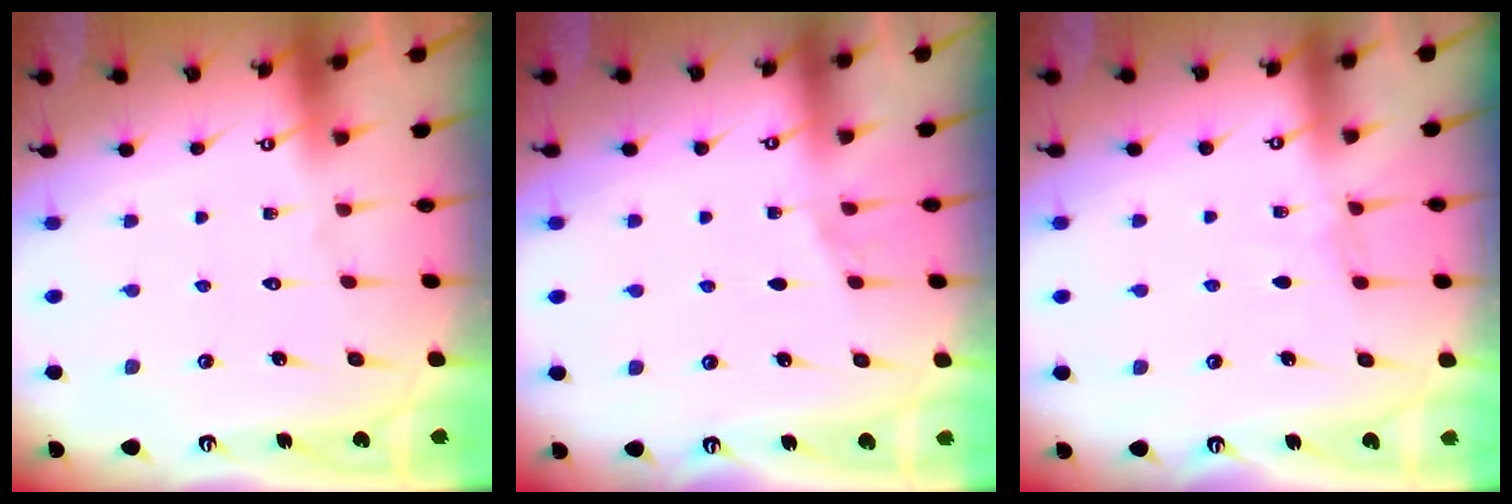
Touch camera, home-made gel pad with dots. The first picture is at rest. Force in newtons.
{"total": 0.7, "press": 0.7, "slide": 0.1}
{"total": 3.8, "press": 3.8, "slide": 0.4}